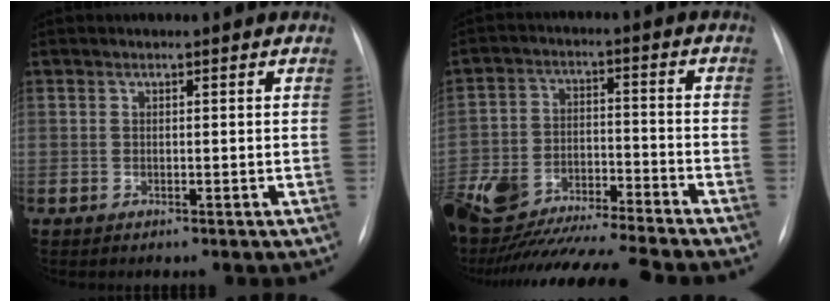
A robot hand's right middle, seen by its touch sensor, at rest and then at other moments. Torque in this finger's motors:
{"motor_torque": [1.09, -1.05, 0.49, 0.20]}